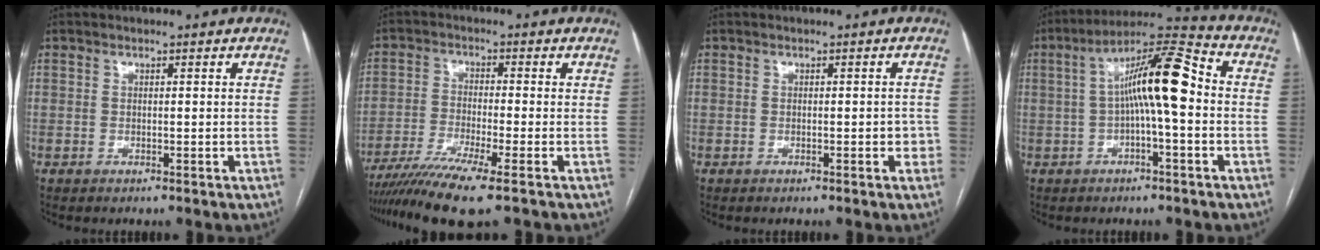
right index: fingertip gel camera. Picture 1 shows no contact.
{"total": 9.7, "force": [-7.0, -0.5, 6.7], "torque": [-0.115, -0.020, -0.118]}
{"total": 1.8, "force": [-0.5, 0.9, 1.5], "torque": [-0.012, 0.009, -0.002]}
{"total": 11.8, "force": [0.1, 1.7, 11.7], "torque": [-0.199, 0.037, -0.002]}